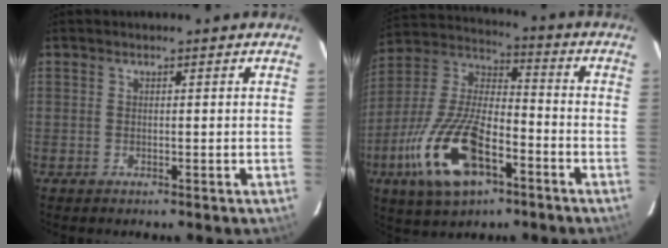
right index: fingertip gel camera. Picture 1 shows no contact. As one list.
[{"total": 19.7, "force": [-9.1, 8.7, 15.2], "torque": [-0.327, -0.015, -0.167]}]